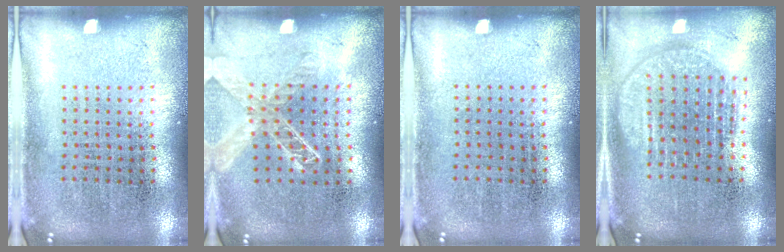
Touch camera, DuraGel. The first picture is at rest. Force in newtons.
{"total": 1.4, "press": 1.3, "slide": 0.5}
{"total": 0.0}
{"total": 1.8, "press": 1.6, "slide": 0.9}